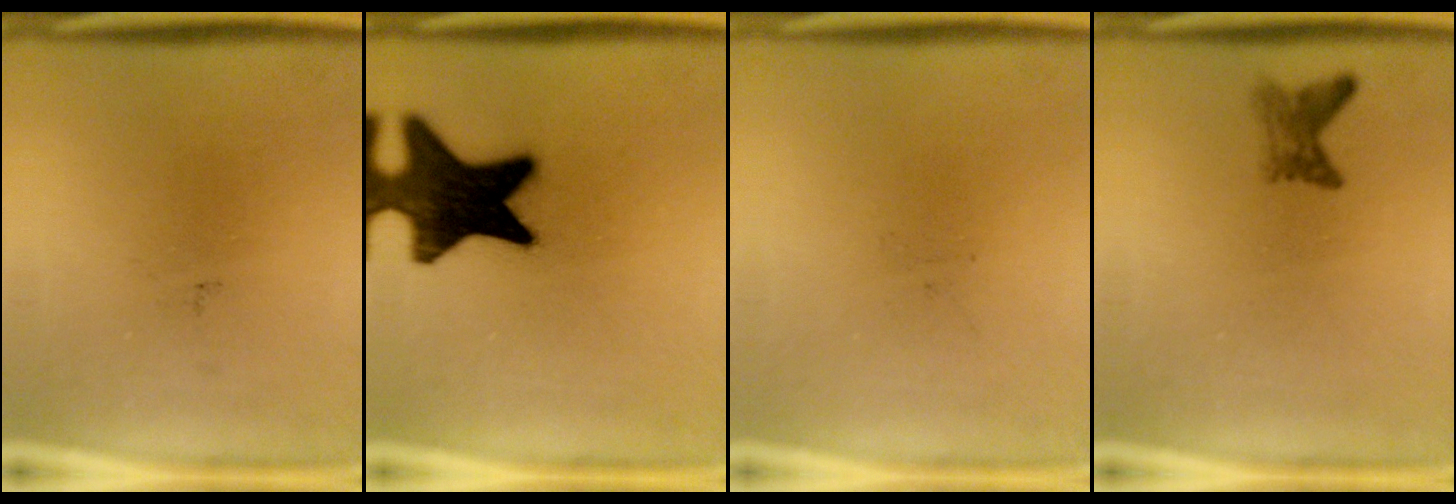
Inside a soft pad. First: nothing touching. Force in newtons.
{"total": 19.2}
{"total": 0.0}
{"total": 1.9}